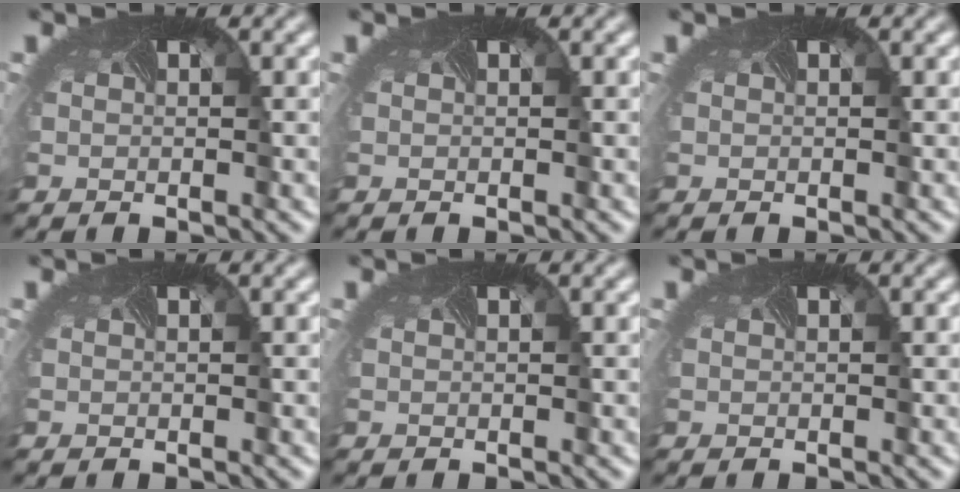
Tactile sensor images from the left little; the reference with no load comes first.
{"total": 0.0}
{"total": 0.0}
{"total": 0.0}
{"total": 0.0}
{"total": 0.0}